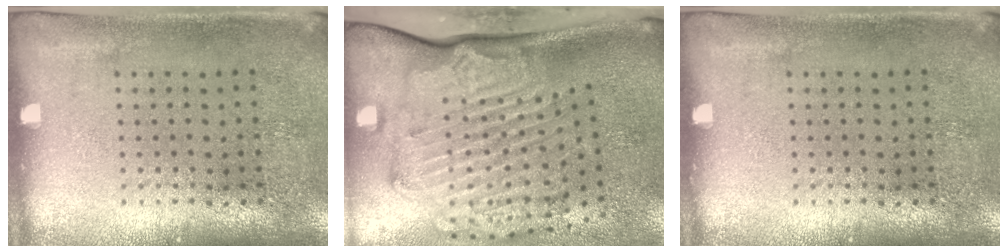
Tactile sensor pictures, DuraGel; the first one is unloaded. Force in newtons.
{"total": 2.8, "press": 2.2, "slide": 1.7}
{"total": 0.0}